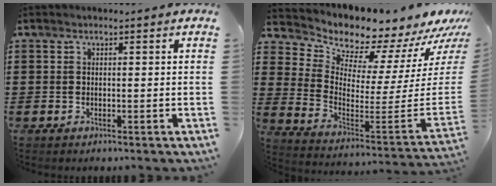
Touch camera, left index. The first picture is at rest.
{"total": 7.5, "force": [7.5, 0.5, 0.1], "torque": [-0.030, -0.097, 0.121]}